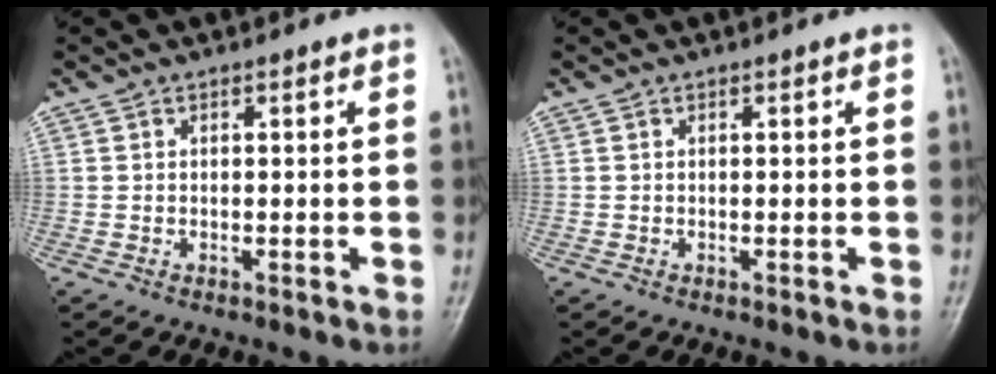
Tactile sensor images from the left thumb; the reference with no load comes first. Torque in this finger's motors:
{"motor_torque": [0.00, 0.01, -0.01, -0.05, 0.00]}